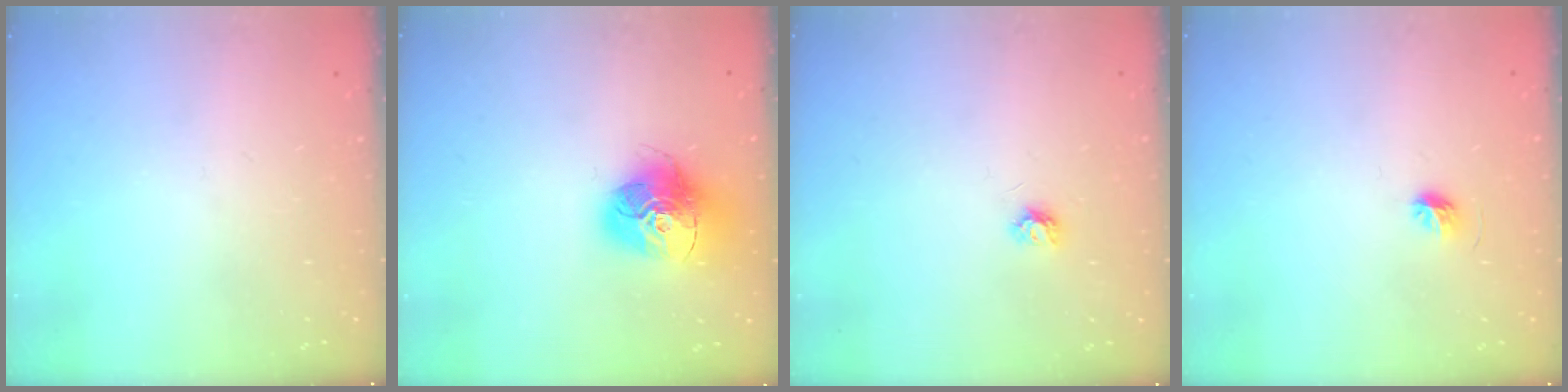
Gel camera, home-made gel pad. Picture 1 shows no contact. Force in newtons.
{"total": 16.5, "press": 16.4, "slide": 1.5}
{"total": 3.8, "press": 3.8, "slide": 0.4}
{"total": 4.2, "press": 3.9, "slide": 1.4}